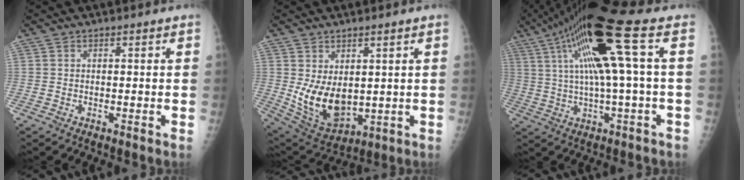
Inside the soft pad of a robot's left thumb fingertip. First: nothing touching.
{"total": 11.0, "force": [1.0, 6.6, 8.8], "torque": [-0.130, -0.026, 0.045]}
{"total": 16.3, "force": [4.3, 1.3, 15.7], "torque": [-0.306, 0.031, 0.073]}